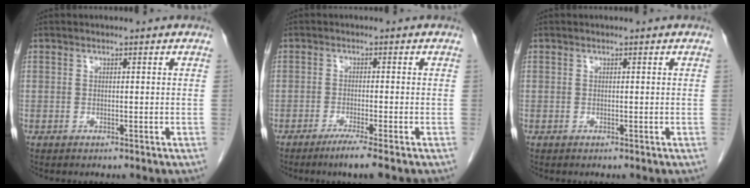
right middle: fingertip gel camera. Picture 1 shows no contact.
{"total": 3.8, "force": [-2.6, -0.6, 2.7], "torque": [-0.049, -0.012, -0.047]}
{"total": 0.0}